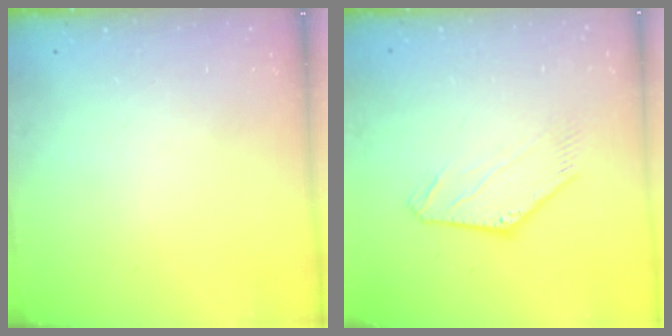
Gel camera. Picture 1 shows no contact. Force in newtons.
{"total": 0.6, "press": 0.6, "slide": 0.1}